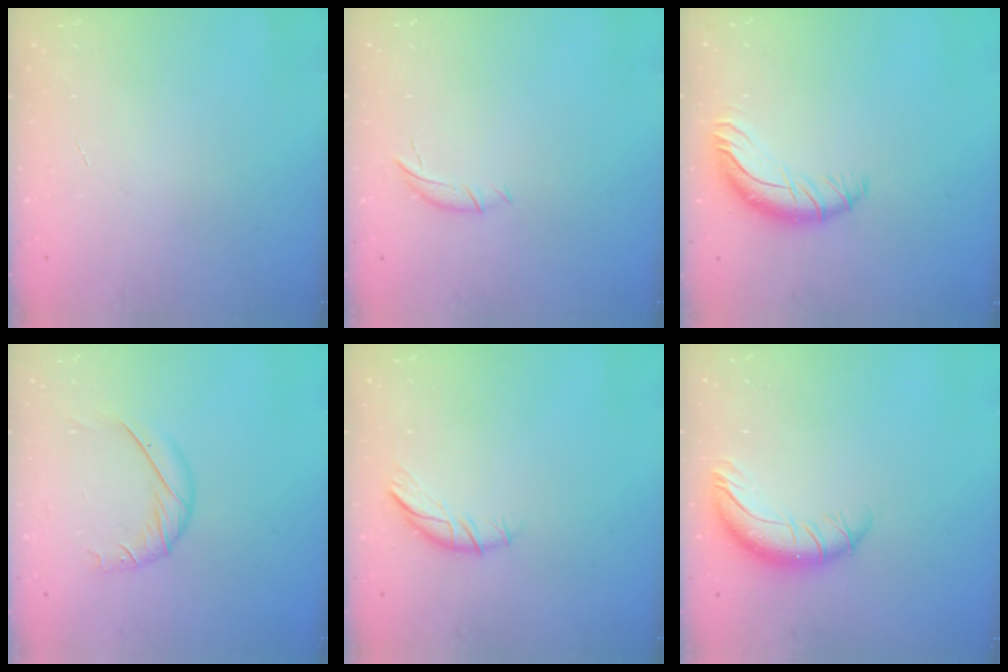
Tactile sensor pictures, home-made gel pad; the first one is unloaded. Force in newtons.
{"total": 4.5, "press": 4.4, "slide": 0.7}
{"total": 11.2, "press": 10.9, "slide": 2.5}
{"total": 8.7, "press": 8.7, "slide": 0.6}
{"total": 6.7, "press": 6.7, "slide": 0.7}
{"total": 9.4, "press": 9.2, "slide": 2.2}